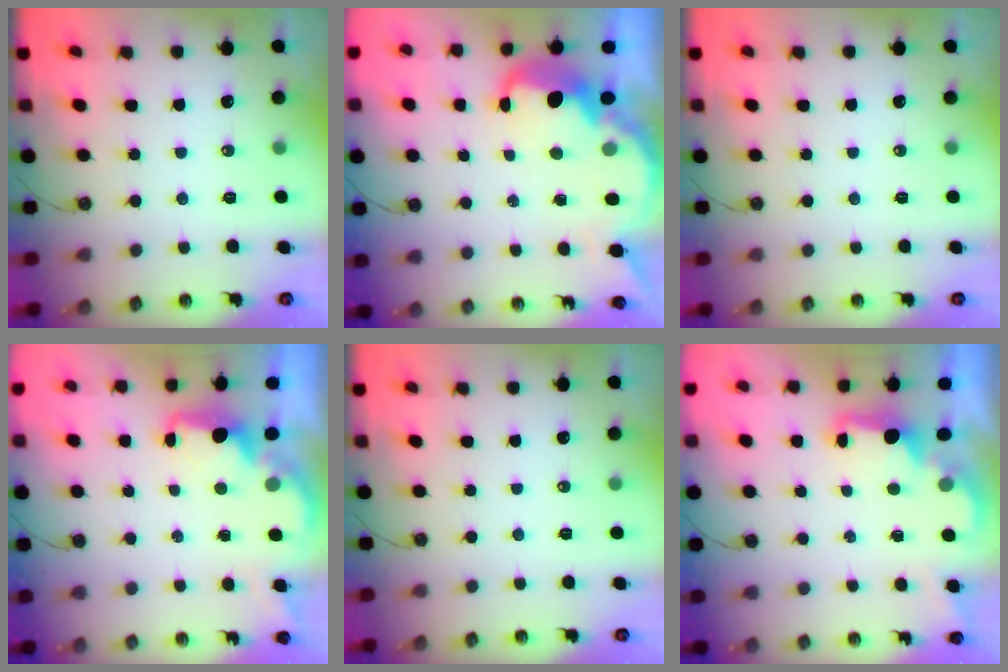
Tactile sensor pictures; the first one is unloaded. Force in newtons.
{"total": 9.3, "press": 9.3, "slide": 0.6}
{"total": 0.0}
{"total": 2.0, "press": 1.9, "slide": 0.7}
{"total": 0.0}
{"total": 2.4, "press": 2.2, "slide": 0.7}